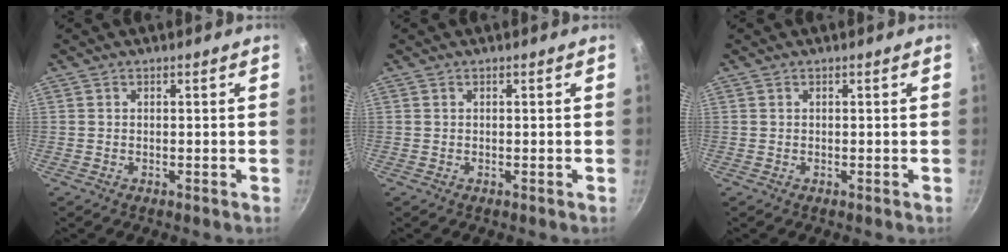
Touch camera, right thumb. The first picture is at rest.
{"total": 0.0}
{"total": 0.0}